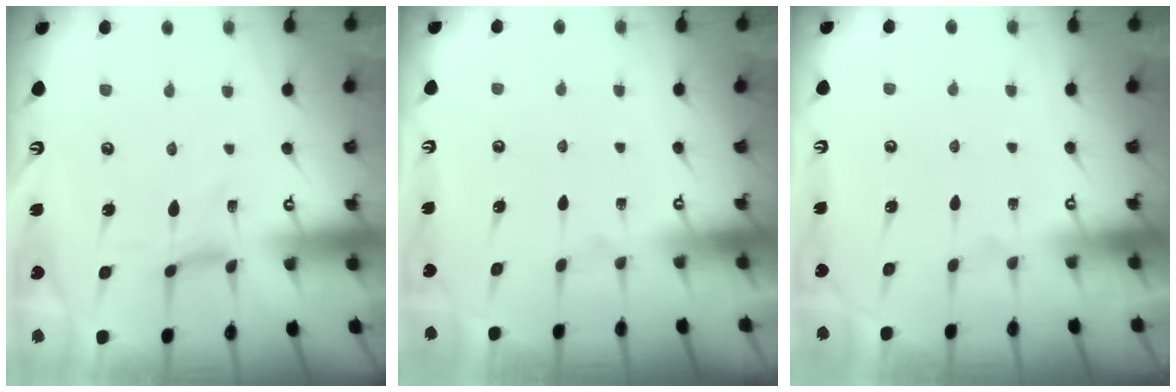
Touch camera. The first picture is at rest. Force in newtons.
{"total": 0.0}
{"total": 0.0}